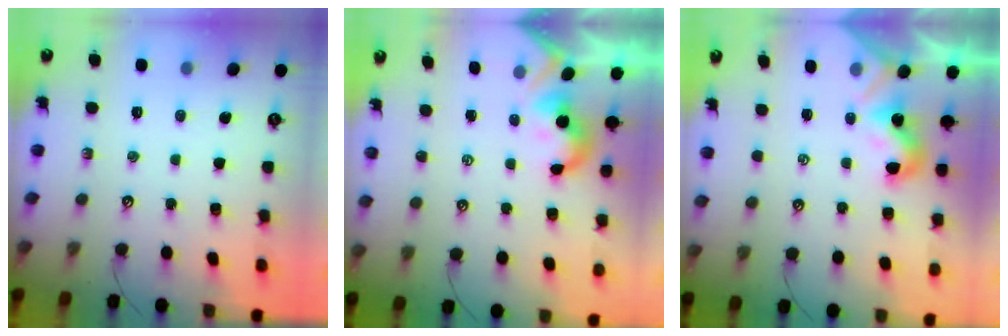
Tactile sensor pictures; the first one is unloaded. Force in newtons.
{"total": 2.1, "press": 2.0, "slide": 0.5}
{"total": 2.0, "press": 2.0, "slide": 0.5}